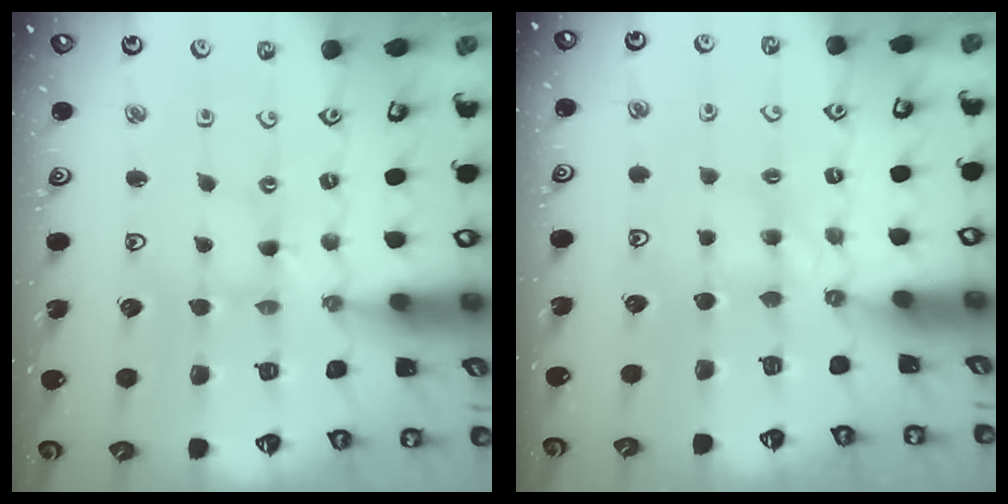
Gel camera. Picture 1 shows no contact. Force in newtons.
{"total": 4.2, "press": 4.1, "slide": 0.6}